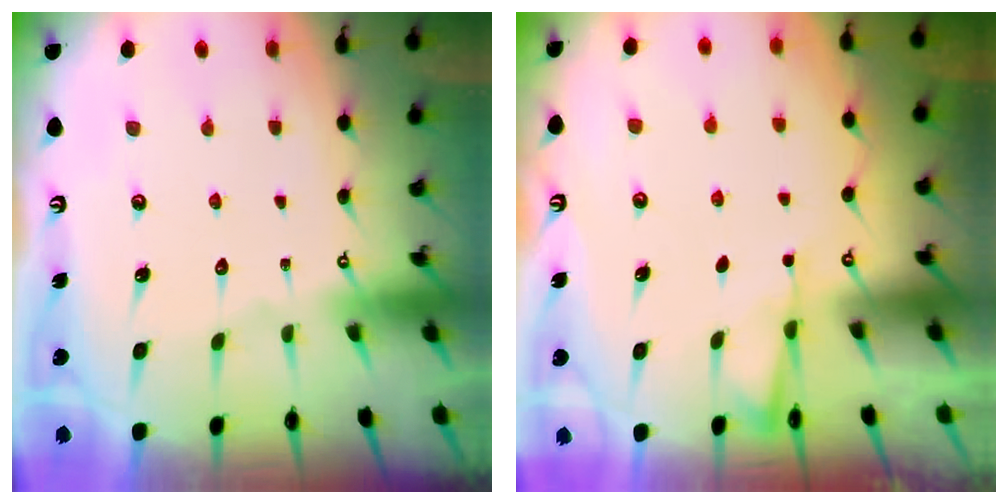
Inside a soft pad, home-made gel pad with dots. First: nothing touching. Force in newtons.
{"total": 2.5, "press": 2.4, "slide": 0.4}